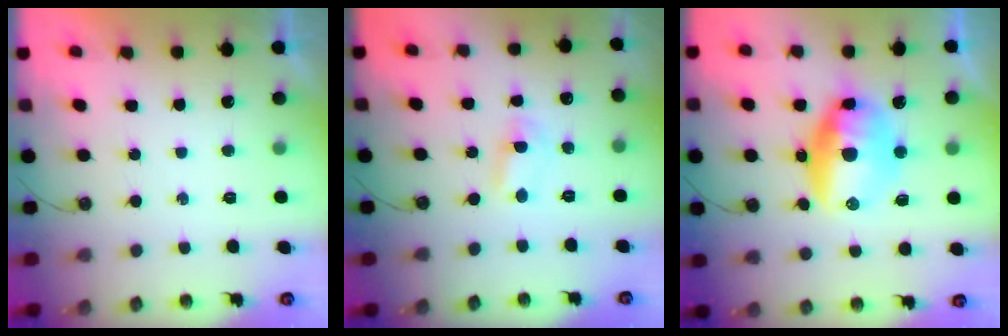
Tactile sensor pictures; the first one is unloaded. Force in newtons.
{"total": 1.4, "press": 1.4, "slide": 0.2}
{"total": 13.4, "press": 13.1, "slide": 2.7}